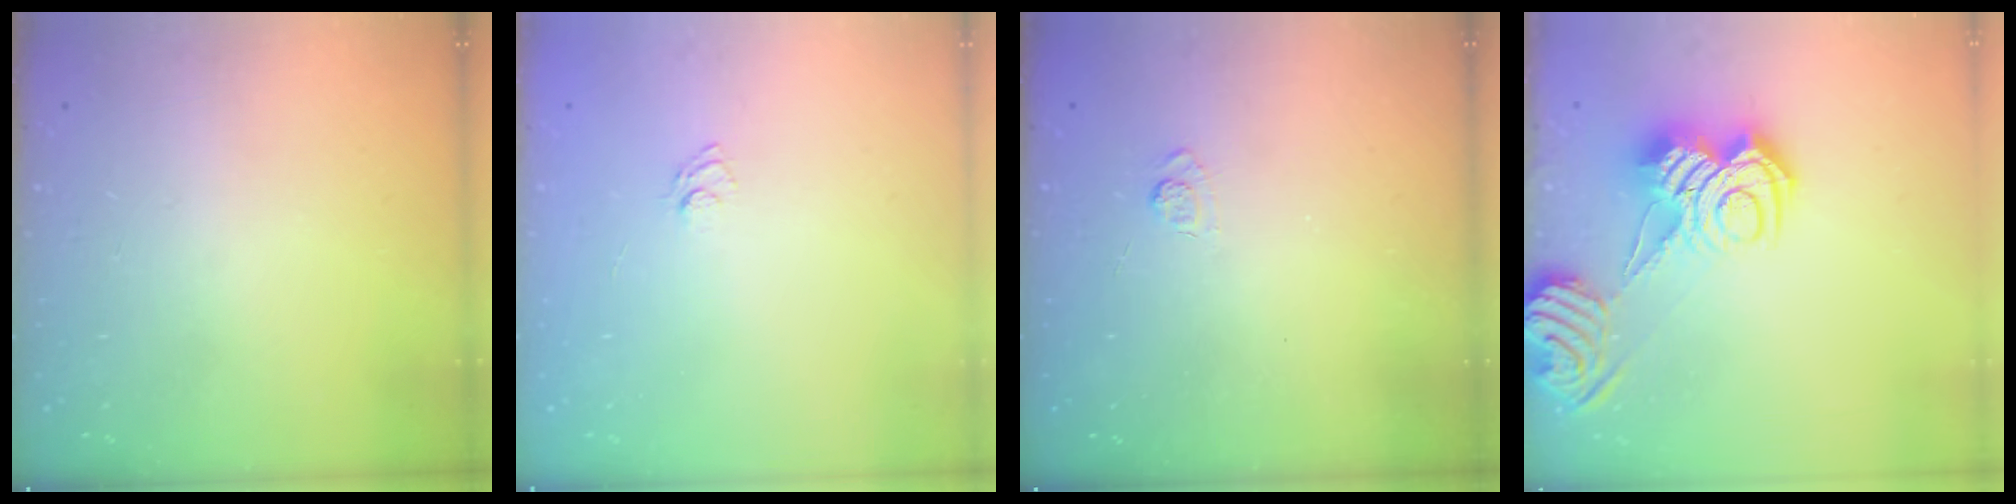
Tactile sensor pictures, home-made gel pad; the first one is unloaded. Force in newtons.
{"total": 3.7, "press": 3.5, "slide": 1.3}
{"total": 2.2, "press": 1.8, "slide": 1.3}
{"total": 10.5, "press": 10.4, "slide": 0.9}